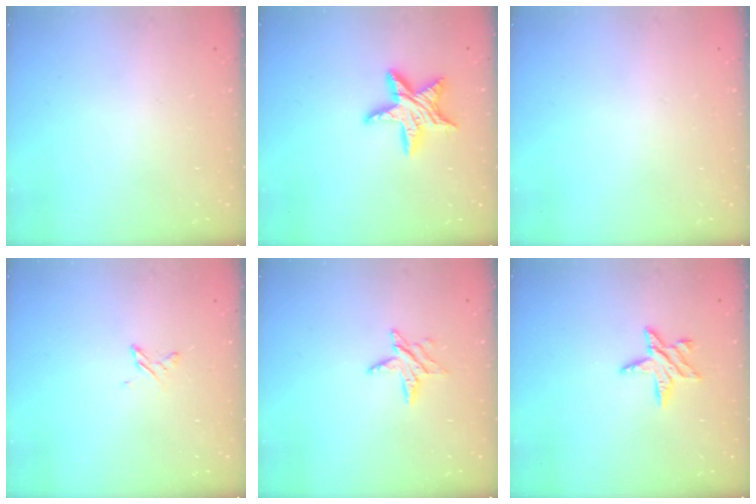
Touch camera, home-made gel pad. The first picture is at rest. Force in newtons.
{"total": 12.4, "press": 12.4, "slide": 0.7}
{"total": 0.0}
{"total": 3.0, "press": 2.9, "slide": 0.4}
{"total": 6.5, "press": 6.5, "slide": 0.5}
{"total": 7.4, "press": 7.4, "slide": 0.1}